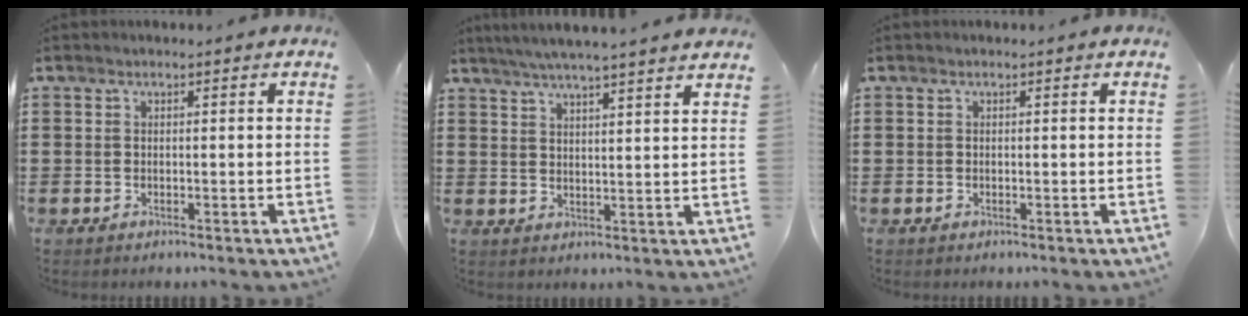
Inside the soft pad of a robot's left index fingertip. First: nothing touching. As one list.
[{"total": 4.4, "force": [4.1, -0.7, 1.5], "torque": [-0.042, -0.016, 0.071]}, {"total": 0.0}]